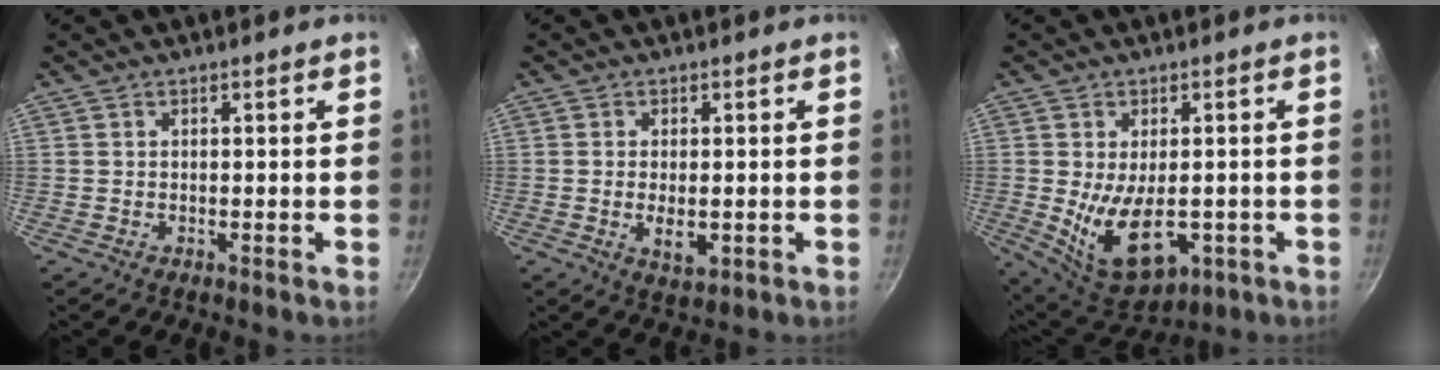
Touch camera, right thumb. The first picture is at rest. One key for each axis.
{"total": 4.2, "fx": -0.7, "fy": 2.1, "fz": 3.6, "tx": -0.062, "ty": -0.009, "tz": -0.006}
{"total": 13.0, "fx": -2.4, "fy": 7.3, "fz": 10.5, "tx": -0.145, "ty": -0.011, "tz": -0.014}